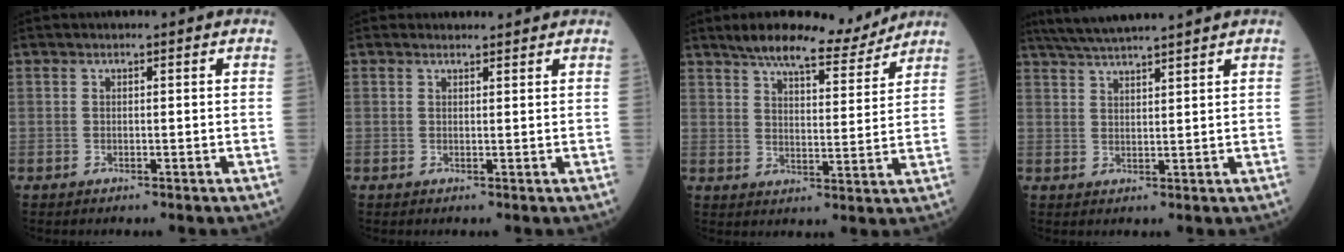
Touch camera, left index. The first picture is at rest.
{"total": 1.7, "force": [1.7, 0.4, 0.0], "torque": [-0.013, 0.005, 0.024]}
{"total": 10.7, "force": [9.6, 1.8, 4.3], "torque": [-0.067, 0.004, 0.141]}
{"total": 9.3, "force": [8.2, -0.7, 4.2], "torque": [-0.073, 0.029, 0.130]}